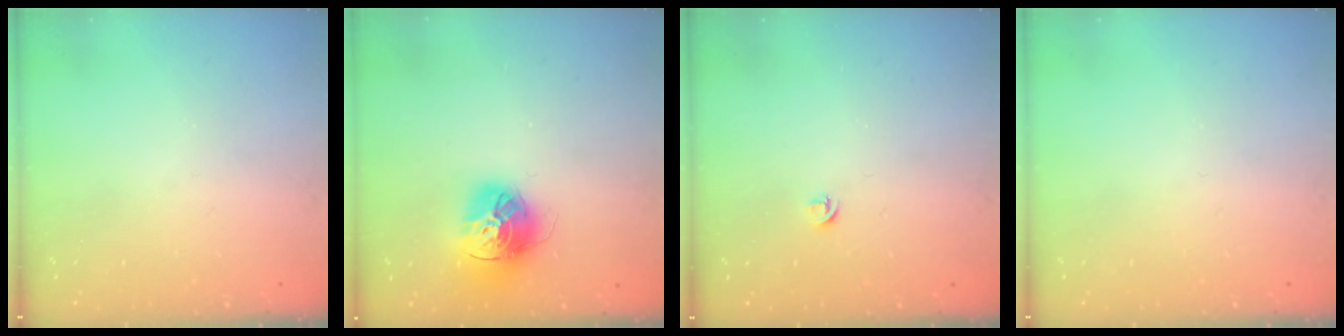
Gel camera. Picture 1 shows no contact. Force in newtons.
{"total": 15.9, "press": 15.8, "slide": 1.4}
{"total": 3.6, "press": 3.6, "slide": 0.5}
{"total": 0.0}